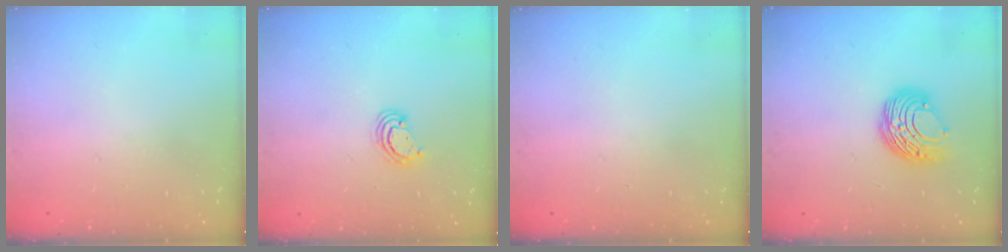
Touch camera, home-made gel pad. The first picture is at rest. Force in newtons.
{"total": 3.2, "press": 3.1, "slide": 0.3}
{"total": 0.0}
{"total": 9.1, "press": 9.1, "slide": 0.4}